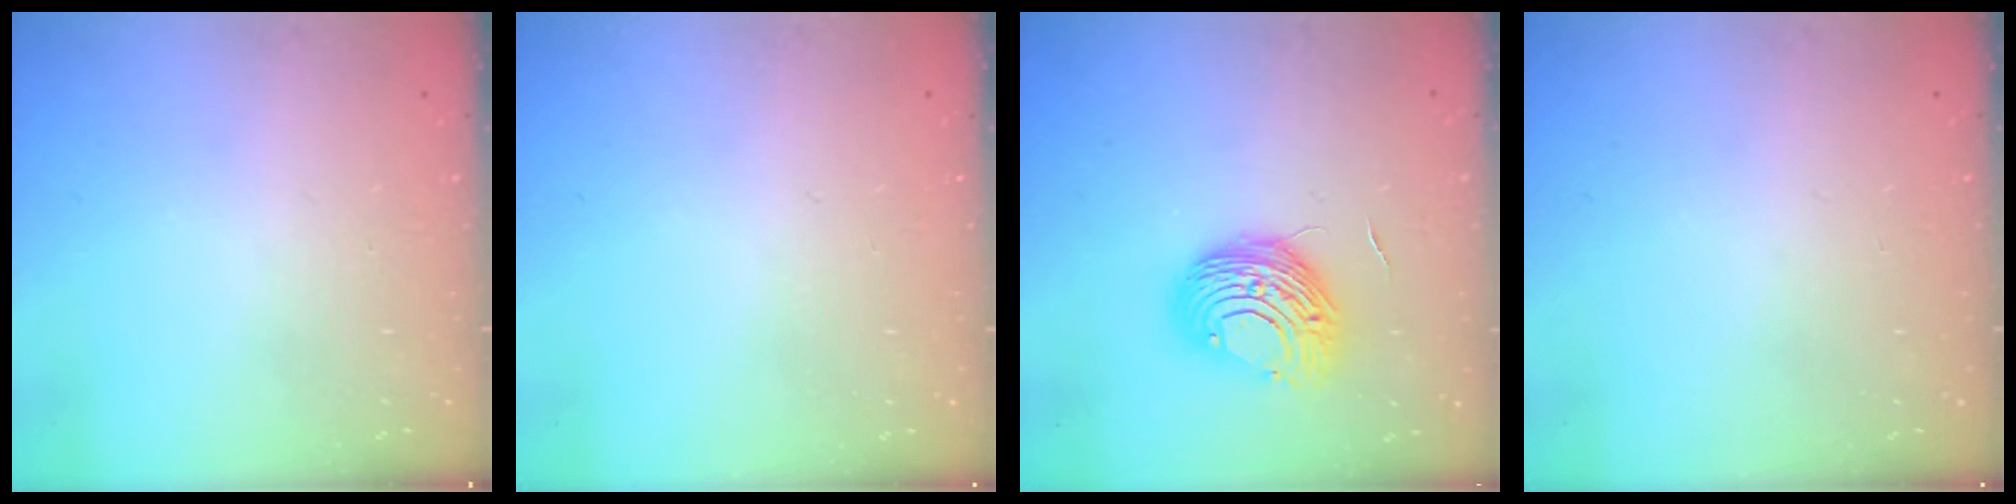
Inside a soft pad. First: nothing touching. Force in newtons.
{"total": 0.0}
{"total": 11.0, "press": 11.0, "slide": 0.2}
{"total": 0.0}